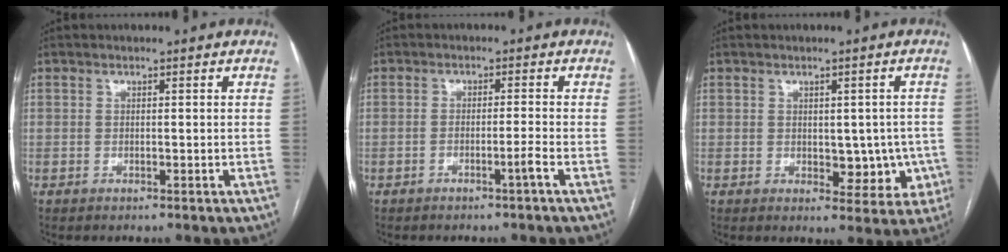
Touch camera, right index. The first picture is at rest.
{"total": 2.1, "force": [-1.3, -0.7, 1.5], "torque": [-0.025, 0.005, -0.021]}
{"total": 6.4, "force": [-0.9, 4.1, 4.9], "torque": [-0.036, 0.015, 0.001]}